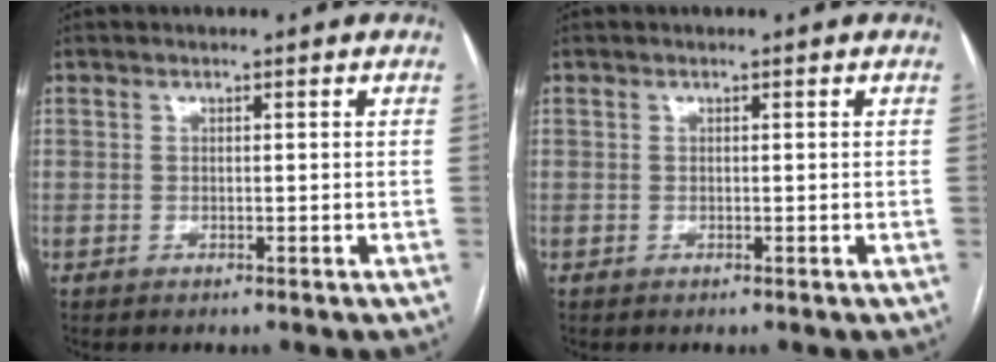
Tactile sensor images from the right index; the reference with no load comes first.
{"total": 0.0}